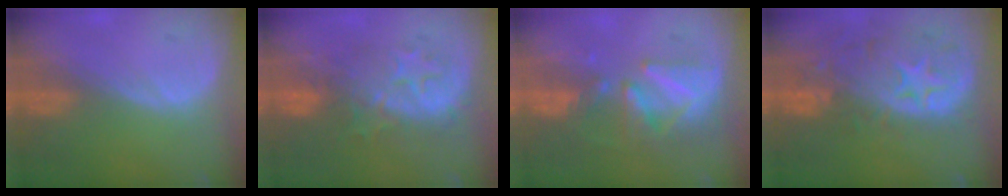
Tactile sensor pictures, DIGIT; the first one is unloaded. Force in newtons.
{"total": 8.3, "press": 8.2, "slide": 1.4}
{"total": 8.5, "press": 7.8, "slide": 3.4}
{"total": 12.4, "press": 10.5, "slide": 6.7}